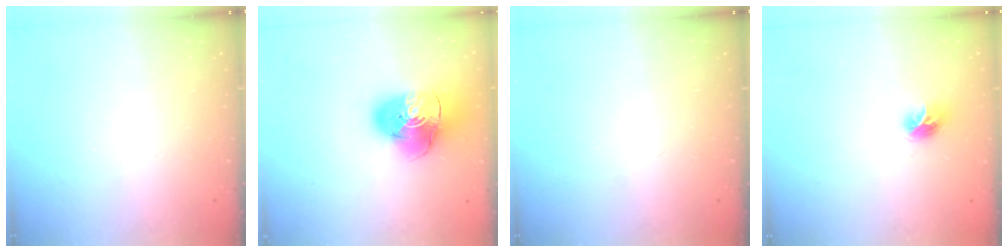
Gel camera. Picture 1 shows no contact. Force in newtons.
{"total": 13.9, "press": 13.8, "slide": 1.7}
{"total": 0.0}
{"total": 7.5, "press": 7.5, "slide": 0.4}